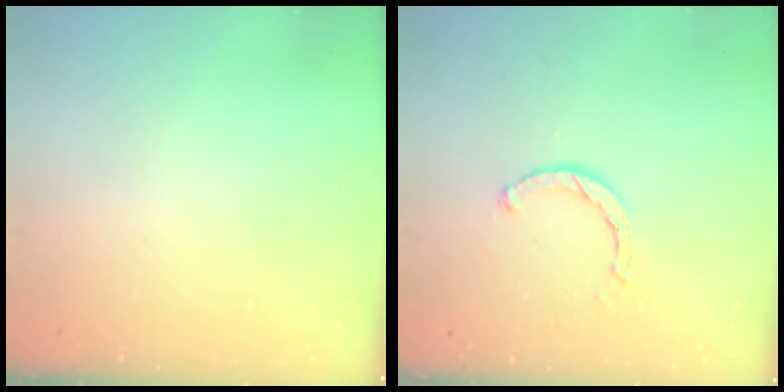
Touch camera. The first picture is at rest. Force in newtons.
{"total": 2.5, "press": 2.5, "slide": 0.1}